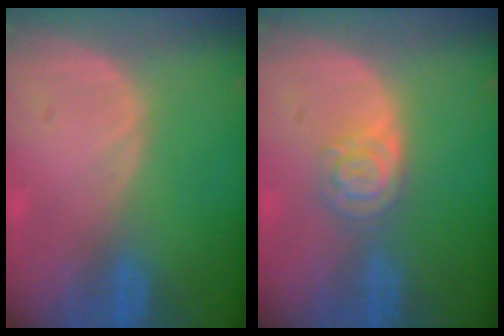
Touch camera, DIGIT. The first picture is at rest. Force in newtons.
{"total": 4.3, "press": 3.9, "slide": 1.9}